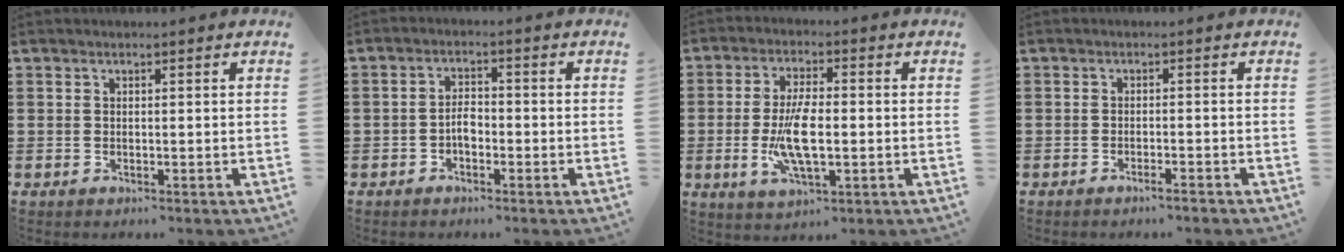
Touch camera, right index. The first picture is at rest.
{"total": 2.5, "force": [-0.9, 1.4, 1.9], "torque": [-0.039, 0.004, -0.019]}
{"total": 8.9, "force": [-1.2, 3.2, 8.2], "torque": [-0.172, -0.009, -0.025]}
{"total": 1.5, "force": [-1.3, 0.0, 0.8], "torque": [-0.015, -0.001, -0.023]}